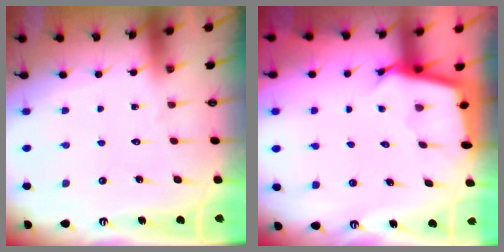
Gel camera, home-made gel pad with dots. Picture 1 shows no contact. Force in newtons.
{"total": 2.7, "press": 2.7, "slide": 0.1}